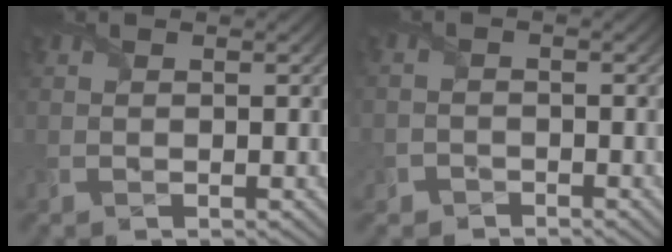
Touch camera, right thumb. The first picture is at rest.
{"total": 2.3, "force": [-2.0, 1.2, 0.1], "torque": [0.002, 0.000, -0.044]}